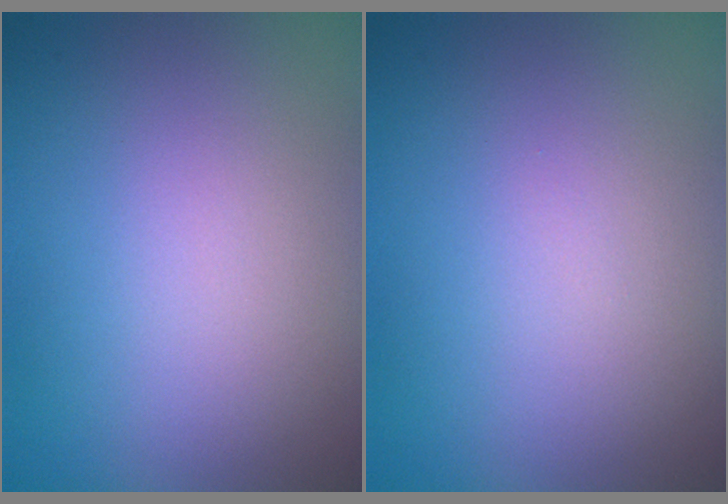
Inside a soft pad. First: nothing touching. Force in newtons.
{"total": 0.0}